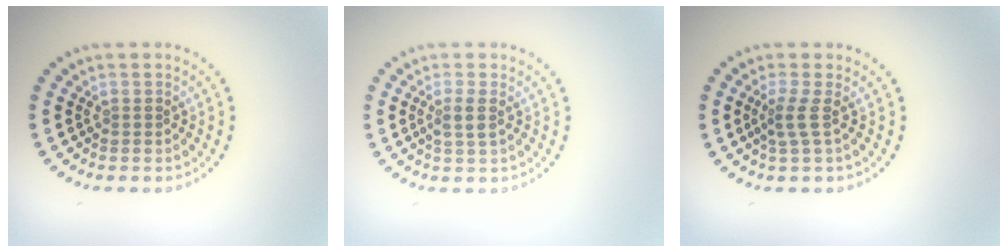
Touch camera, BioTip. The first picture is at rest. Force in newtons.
{"total": 1.6, "press": 1.4, "slide": 0.7}
{"total": 1.8, "press": 1.2, "slide": 1.3}